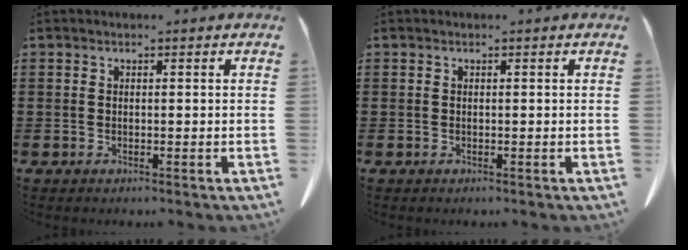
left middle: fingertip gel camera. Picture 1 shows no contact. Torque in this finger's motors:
{"motor_torque": [-2.14, 0.00, 0.00, -0.01]}